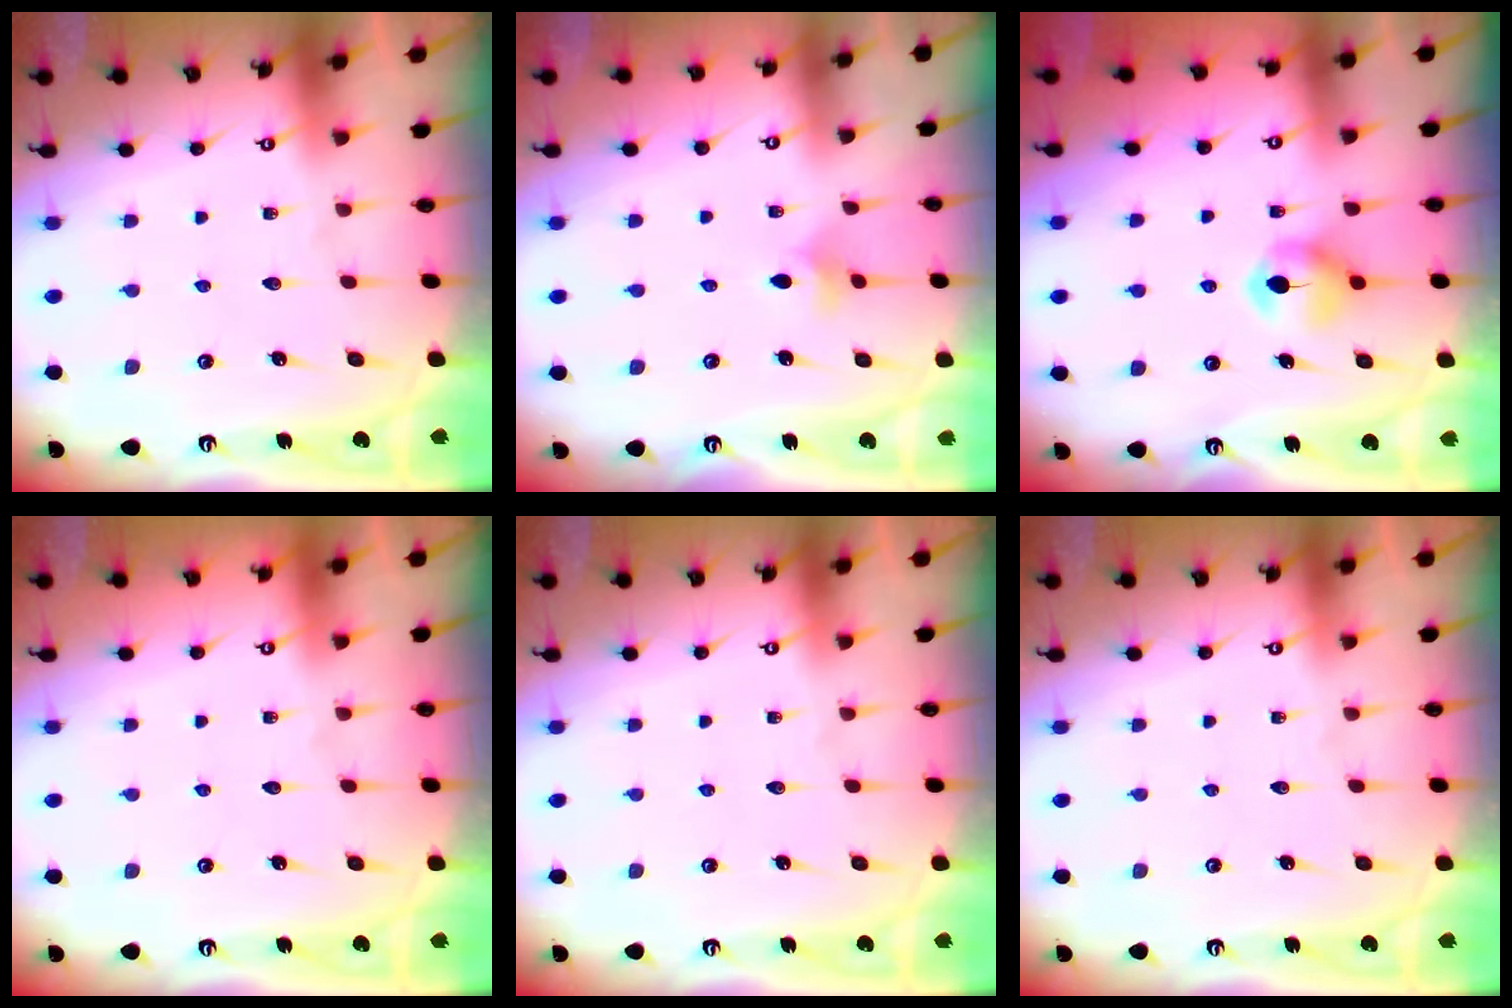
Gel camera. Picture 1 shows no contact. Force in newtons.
{"total": 4.0, "press": 4.0, "slide": 0.8}
{"total": 6.4, "press": 6.4, "slide": 0.6}
{"total": 0.0}
{"total": 0.0}
{"total": 0.0}